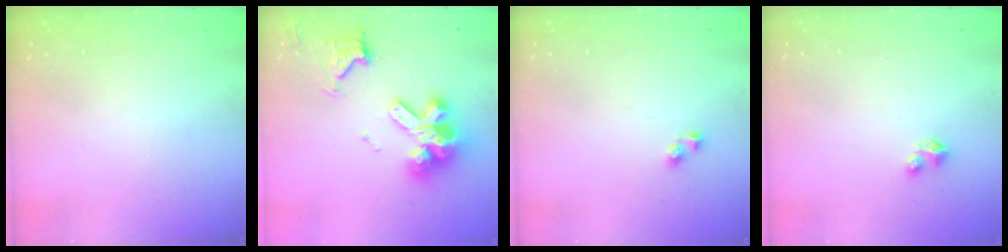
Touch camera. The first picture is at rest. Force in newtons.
{"total": 15.7, "press": 15.6, "slide": 1.7}
{"total": 2.5, "press": 2.5, "slide": 0.2}
{"total": 3.0, "press": 2.9, "slide": 0.2}